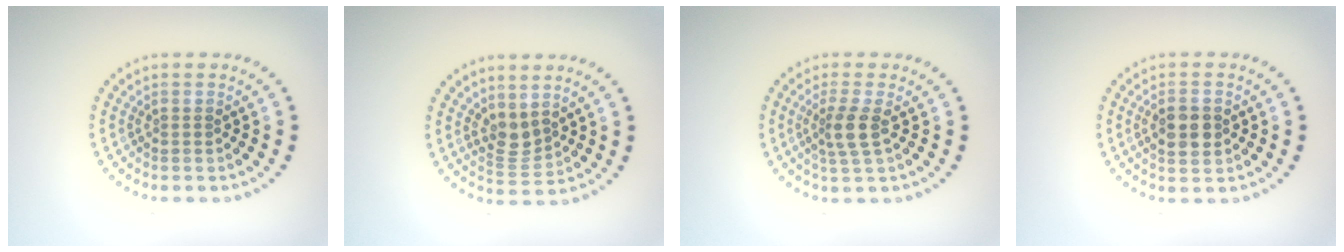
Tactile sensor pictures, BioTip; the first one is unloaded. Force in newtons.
{"total": 2.2, "press": 1.7, "slide": 1.4}
{"total": 2.5, "press": 1.9, "slide": 1.6}
{"total": 2.9, "press": 2.9, "slide": 0.1}